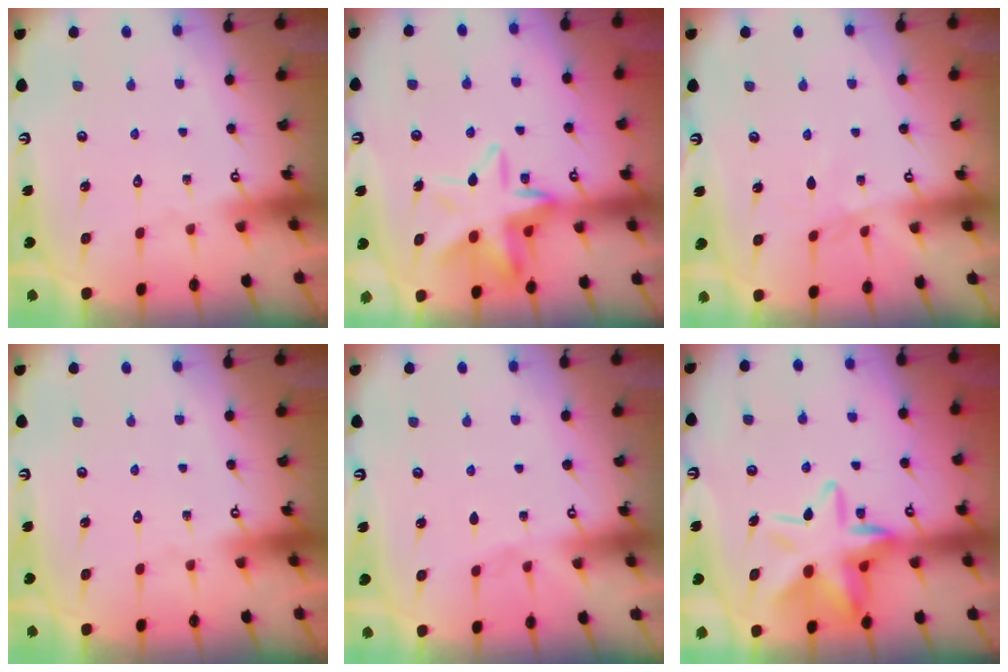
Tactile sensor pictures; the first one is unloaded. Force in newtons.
{"total": 13.9, "press": 13.8, "slide": 1.6}
{"total": 2.1, "press": 2.1, "slide": 0.5}
{"total": 0.0}
{"total": 2.1, "press": 2.1, "slide": 0.4}
{"total": 15.0, "press": 14.9, "slide": 1.8}